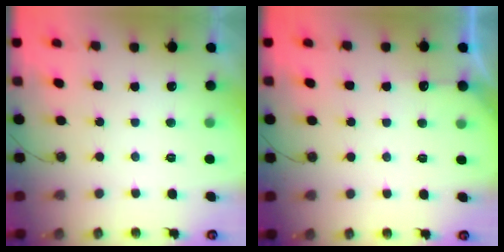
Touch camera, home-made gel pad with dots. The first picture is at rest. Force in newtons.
{"total": 3.1, "press": 3.1, "slide": 0.4}